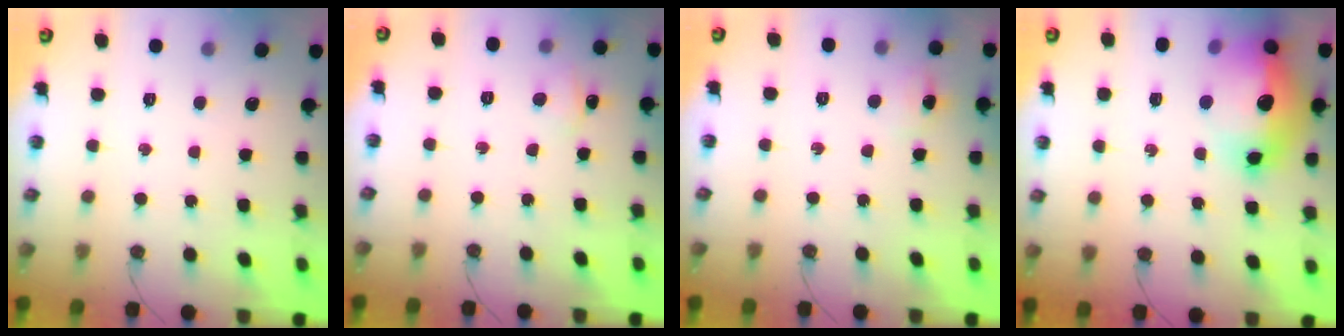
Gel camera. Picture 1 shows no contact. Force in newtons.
{"total": 3.9, "press": 3.8, "slide": 0.6}
{"total": 4.2, "press": 4.2, "slide": 0.3}
{"total": 19.1, "press": 19.0, "slide": 1.7}